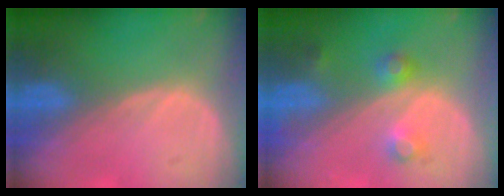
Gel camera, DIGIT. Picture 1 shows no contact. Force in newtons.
{"total": 3.7, "press": 3.4, "slide": 1.6}